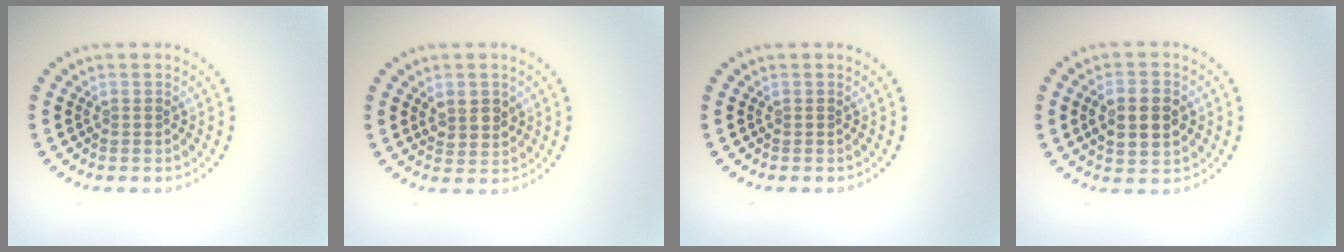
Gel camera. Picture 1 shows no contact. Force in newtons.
{"total": 2.2, "press": 2.0, "slide": 0.7}
{"total": 0.0}
{"total": 5.0, "press": 5.0, "slide": 0.3}